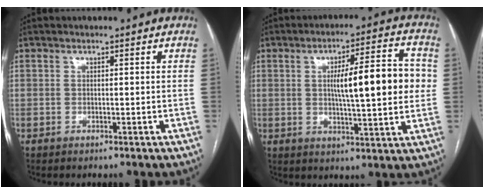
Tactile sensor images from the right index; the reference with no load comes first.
{"total": 13.3, "force": [1.3, 2.2, 13.1], "torque": [-0.193, 0.023, 0.019]}